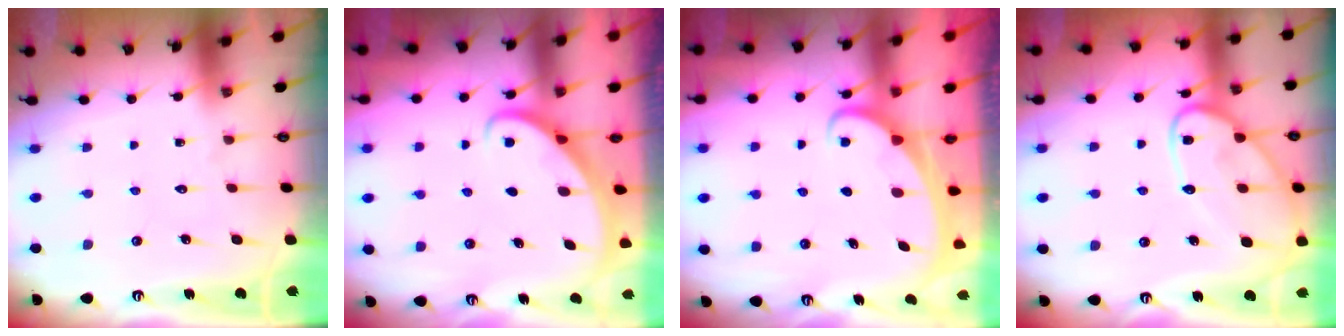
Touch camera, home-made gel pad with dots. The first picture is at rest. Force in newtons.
{"total": 2.8, "press": 2.8, "slide": 0.2}
{"total": 1.9, "press": 1.9, "slide": 0.1}
{"total": 13.9, "press": 13.8, "slide": 1.2}